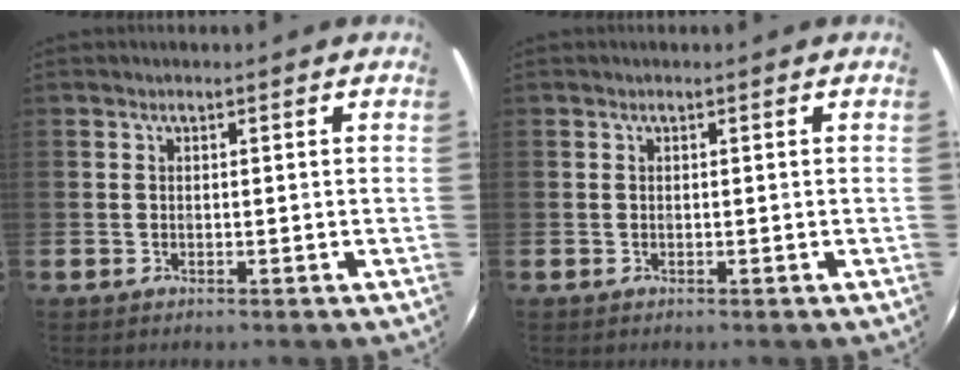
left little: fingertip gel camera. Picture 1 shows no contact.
{"total": 0.0}